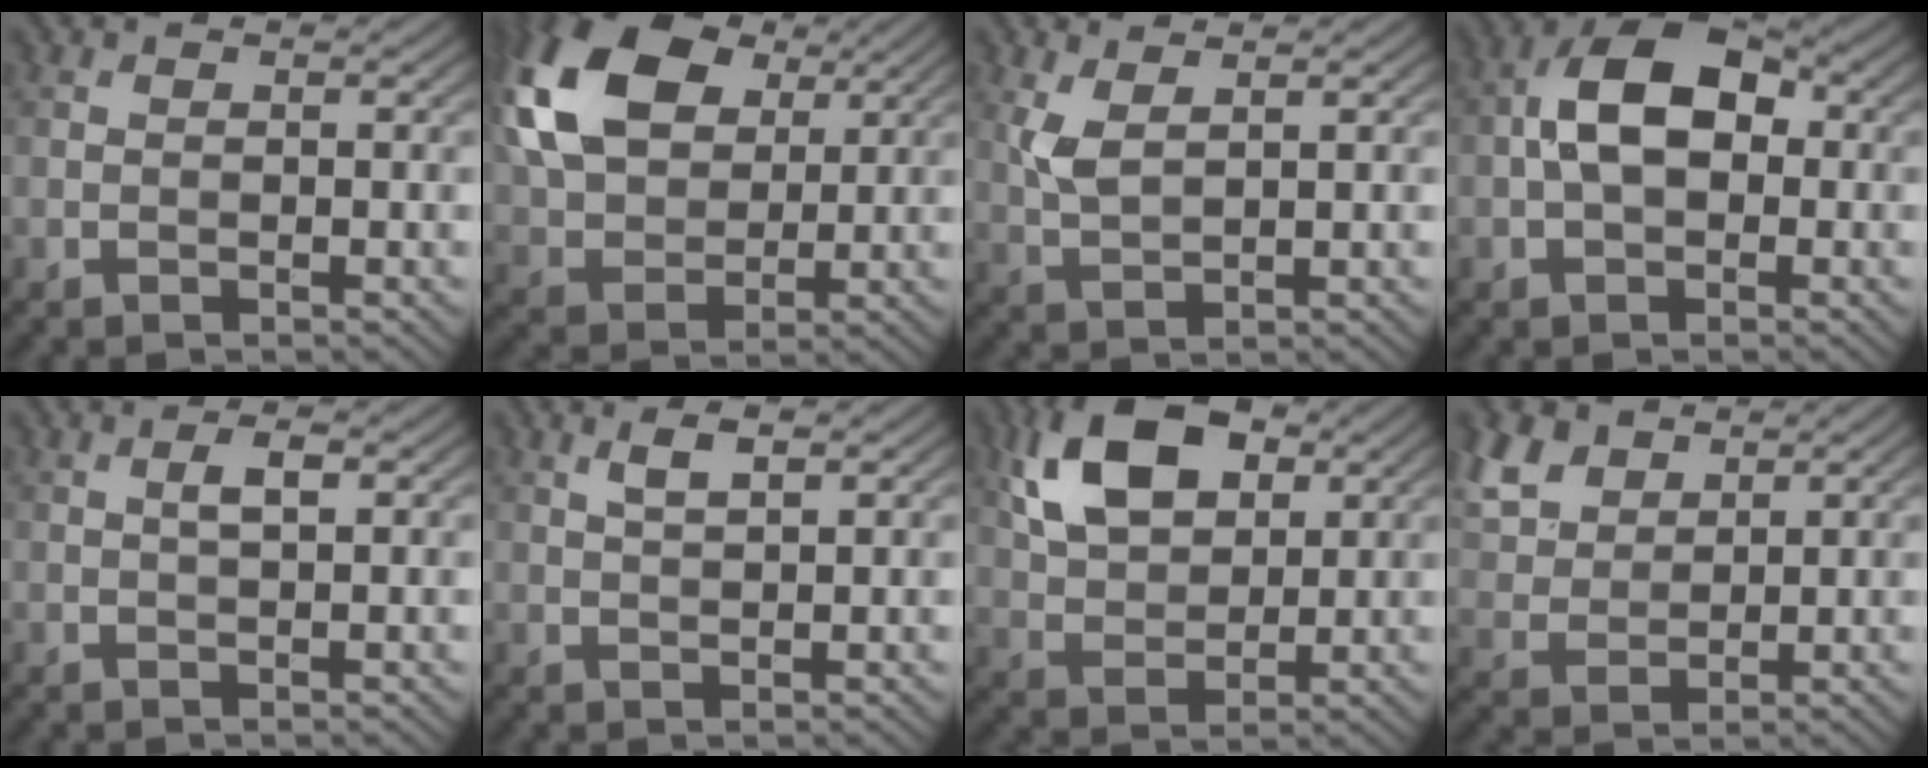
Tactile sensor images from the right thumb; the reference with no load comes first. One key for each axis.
{"total": 15.9, "fx": 5.9, "fy": 10.2, "fz": 10.6, "tx": -0.260, "ty": 0.031, "tz": 0.114}
{"total": 3.2, "fx": 1.6, "fy": 1.1, "fz": 2.5, "tx": -0.071, "ty": -0.001, "tz": 0.037}
{"total": 7.7, "fx": 0.1, "fy": 4.7, "fz": 6.1, "tx": -0.115, "ty": 0.015, "tz": -0.010}
{"total": 1.8, "fx": 0.5, "fy": 0.4, "fz": 1.7, "tx": -0.031, "ty": 0.004, "tz": 0.009}
{"total": 2.3, "fx": 1.3, "fy": 0.5, "fz": 1.8, "tx": -0.042, "ty": 0.002, "tz": 0.025}
{"total": 11.1, "fx": 4.5, "fy": 6.6, "fz": 7.7, "tx": -0.168, "ty": 0.018, "tz": 0.081}
{"total": 7.3, "fx": 4.5, "fy": 4.3, "fz": 3.8, "tx": -0.118, "ty": 0.009, "tz": 0.095}